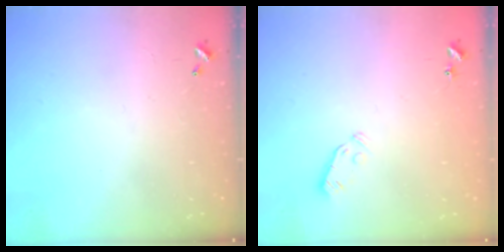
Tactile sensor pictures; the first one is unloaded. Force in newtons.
{"total": 3.8, "press": 3.7, "slide": 0.8}